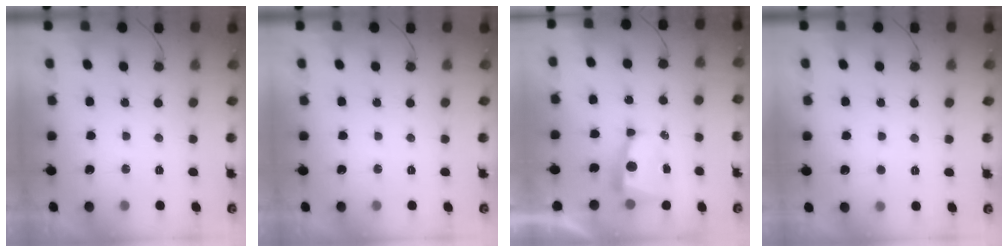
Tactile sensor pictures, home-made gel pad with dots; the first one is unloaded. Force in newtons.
{"total": 0.0}
{"total": 6.0, "press": 6.0, "slide": 0.4}
{"total": 1.8, "press": 1.8, "slide": 0.2}